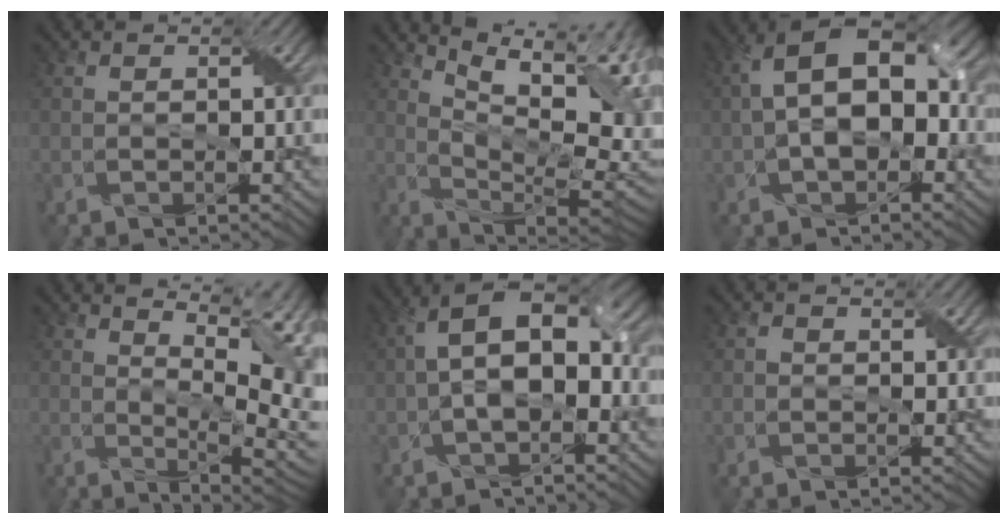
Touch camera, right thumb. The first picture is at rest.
{"total": 16.5, "force": [7.2, 6.0, 13.6], "torque": [-0.193, 0.034, 0.106]}
{"total": 12.3, "force": [1.2, 7.2, 9.9], "torque": [-0.180, 0.014, 0.016]}
{"total": 11.4, "force": [4.2, 3.2, 10.1], "torque": [-0.160, 0.014, 0.067]}
{"total": 10.0, "force": [0.6, 5.4, 8.4], "torque": [-0.158, 0.016, 0.004]}
{"total": 0.9, "force": [0.2, 0.7, 0.4], "torque": [-0.007, -0.002, 0.002]}